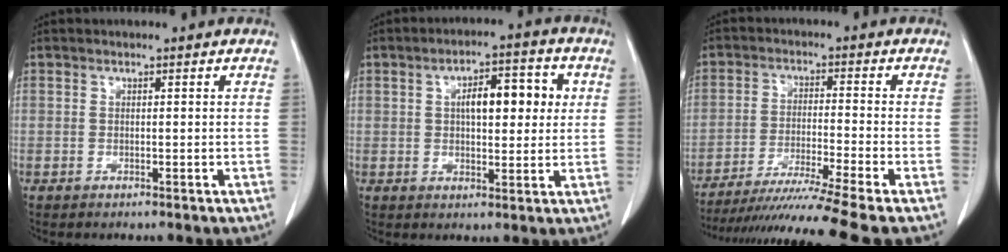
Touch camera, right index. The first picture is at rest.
{"total": 8.4, "force": [1.8, 3.2, 7.6], "torque": [-0.112, 0.023, 0.026]}
{"total": 14.9, "force": [-12.6, -3.2, 7.3], "torque": [-0.118, -0.035, -0.205]}